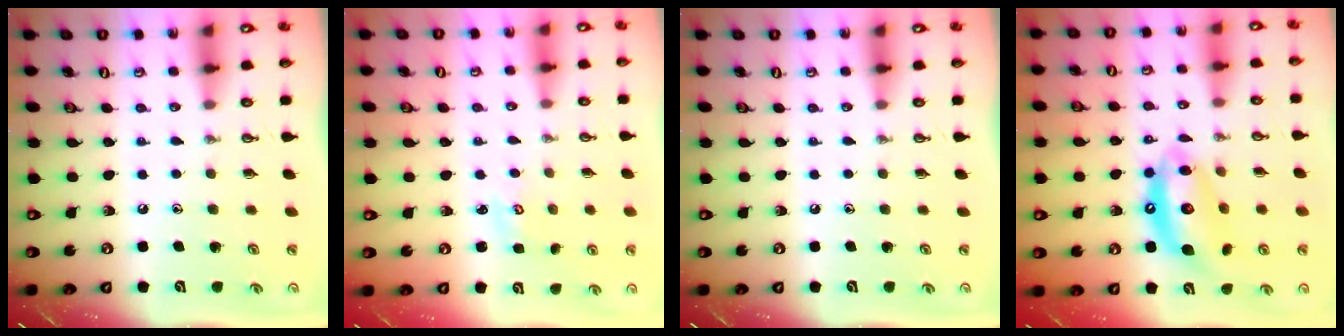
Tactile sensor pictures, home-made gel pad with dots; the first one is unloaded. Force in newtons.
{"total": 2.0, "press": 1.9, "slide": 0.2}
{"total": 0.0}
{"total": 13.9, "press": 13.8, "slide": 1.6}